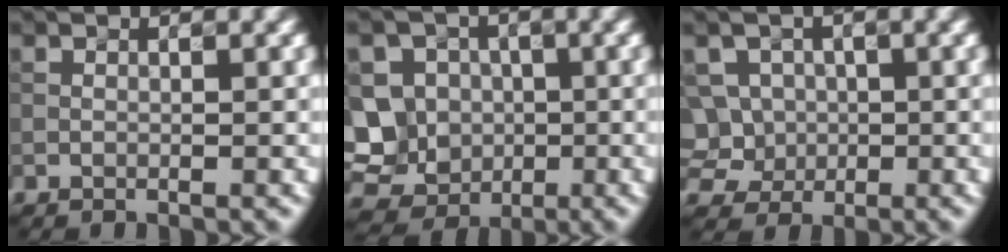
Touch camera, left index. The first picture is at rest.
{"total": 11.5, "force": [-0.9, 10.9, 3.7], "torque": [-0.089, 0.019, -0.040]}
{"total": 4.9, "force": [0.1, 4.7, 1.4], "torque": [-0.017, 0.032, -0.012]}